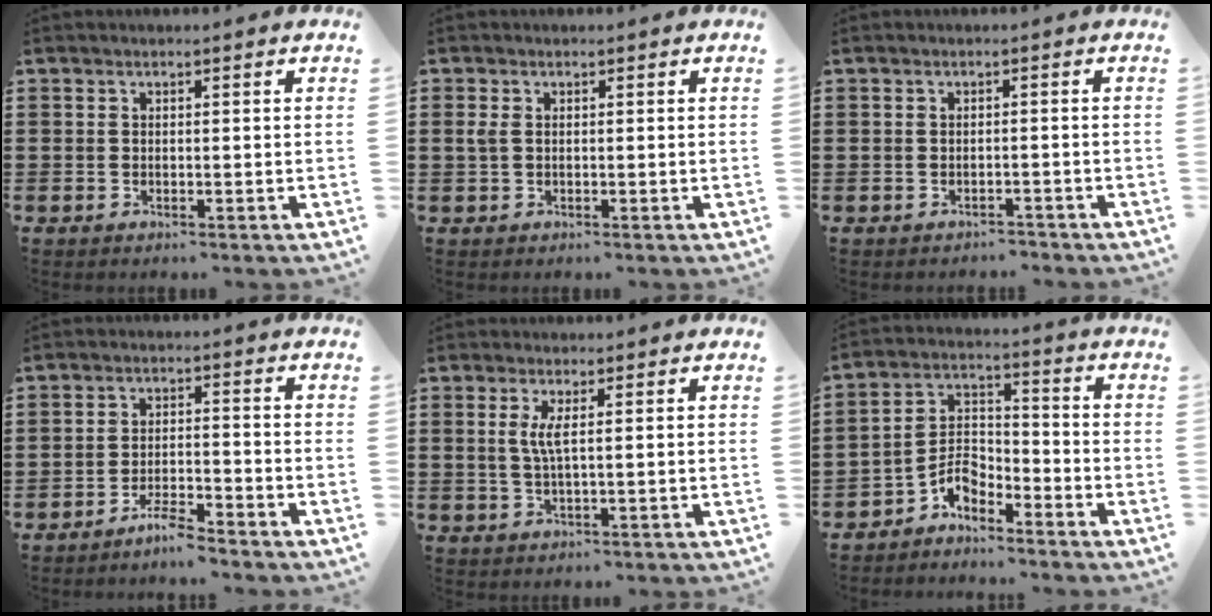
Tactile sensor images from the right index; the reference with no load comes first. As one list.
[{"total": 1.7, "force": [0.3, 1.0, 1.3], "torque": [-0.045, 0.001, -0.001]}, {"total": 1.4, "force": [-1.4, 0.4, -0.1], "torque": [-0.004, 0.004, -0.032]}, {"total": 3.9, "force": [-3.6, 0.2, 1.3], "torque": [-0.032, 0.003, -0.073]}, {"total": 2.9, "force": [0.6, 0.1, 2.9], "torque": [-0.059, -0.003, 0.008]}, {"total": 5.2, "force": [-4.0, 2.4, 2.3], "torque": [-0.060, 0.005, -0.085]}]